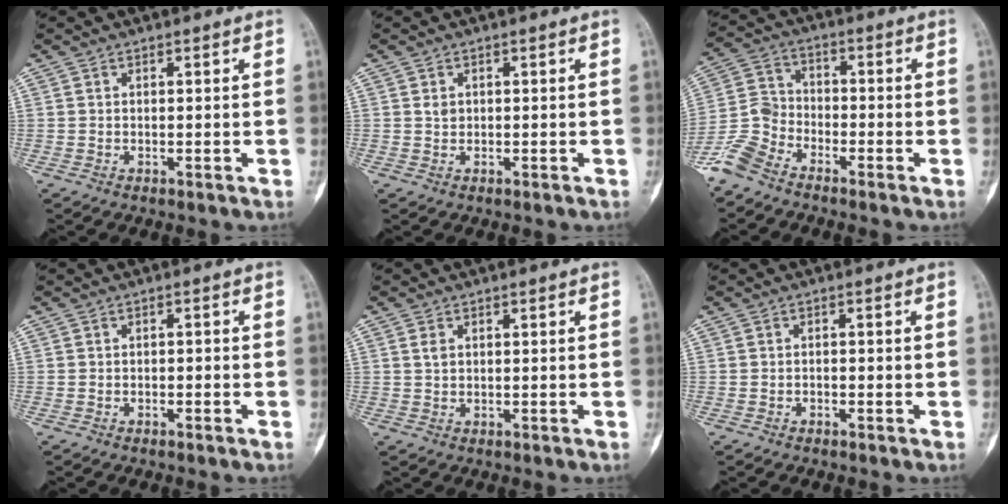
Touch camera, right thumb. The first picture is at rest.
{"total": 1.1, "force": [0.1, 0.9, 0.6], "torque": [-0.008, 0.002, 0.003]}
{"total": 7.9, "force": [-6.2, 4.0, 2.9], "torque": [-0.062, 0.028, -0.140]}
{"total": 0.7, "force": [-0.5, 0.3, 0.4], "torque": [-0.006, 0.006, -0.010]}
{"total": 1.6, "force": [0.7, 1.0, 1.1], "torque": [-0.021, -0.001, 0.016]}
{"total": 0.7, "force": [-0.4, 0.4, 0.3], "torque": [-0.003, 0.002, -0.011]}